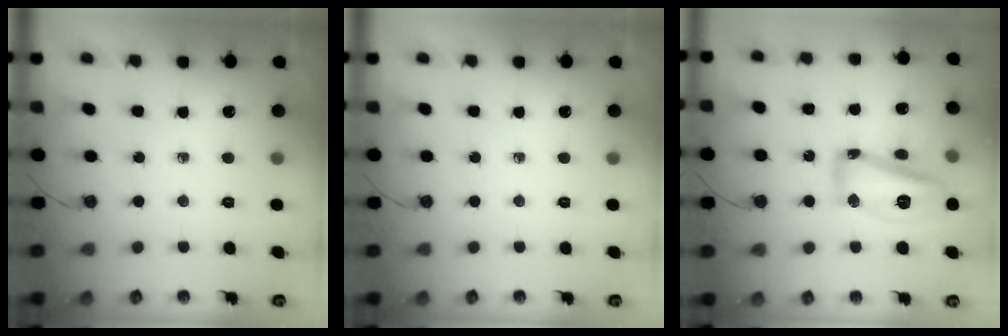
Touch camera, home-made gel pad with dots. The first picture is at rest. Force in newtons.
{"total": 0.0}
{"total": 15.0, "press": 14.8, "slide": 2.5}